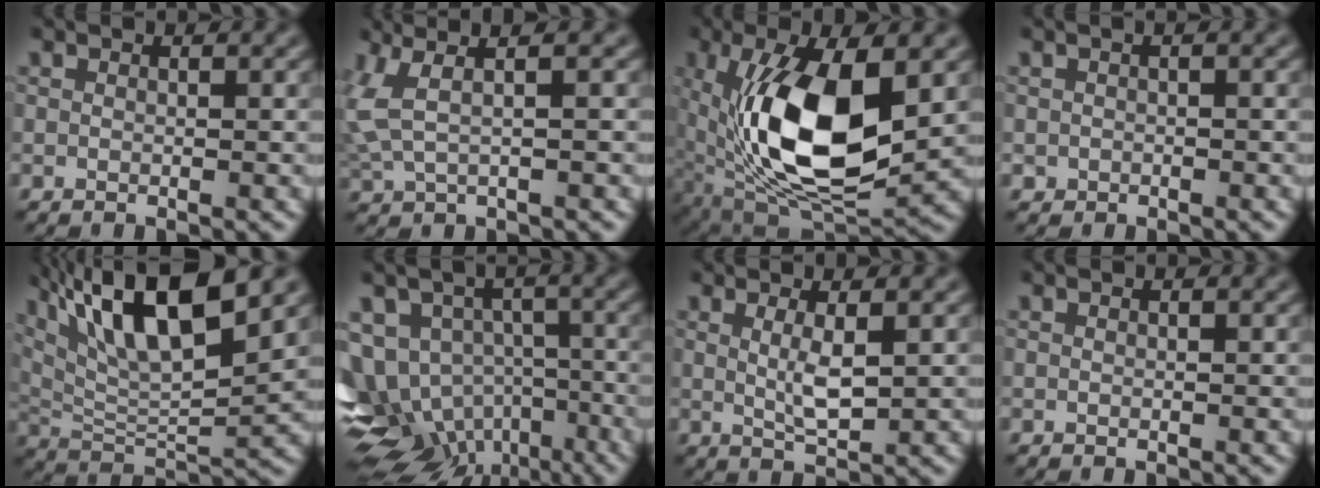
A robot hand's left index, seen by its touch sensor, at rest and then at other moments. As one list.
[{"total": 4.0, "force": [1.3, 1.4, 3.5], "torque": [-0.090, 0.009, 0.030]}, {"total": 13.0, "force": [0.8, 6.0, 11.5], "torque": [-0.214, -0.011, 0.018]}, {"total": 0.6, "force": [-0.3, 0.5, 0.3], "torque": [-0.006, -0.002, -0.001]}, {"total": 11.5, "force": [6.0, 3.1, 9.4], "torque": [-0.160, 0.008, 0.110]}, {"total": 12.3, "force": [-6.1, 8.9, 5.8], "torque": [-0.110, -0.017, -0.059]}, {"total": 2.6, "force": [0.6, 0.5, 2.4], "torque": [-0.047, -0.006, 0.014]}, {"total": 0.0}]